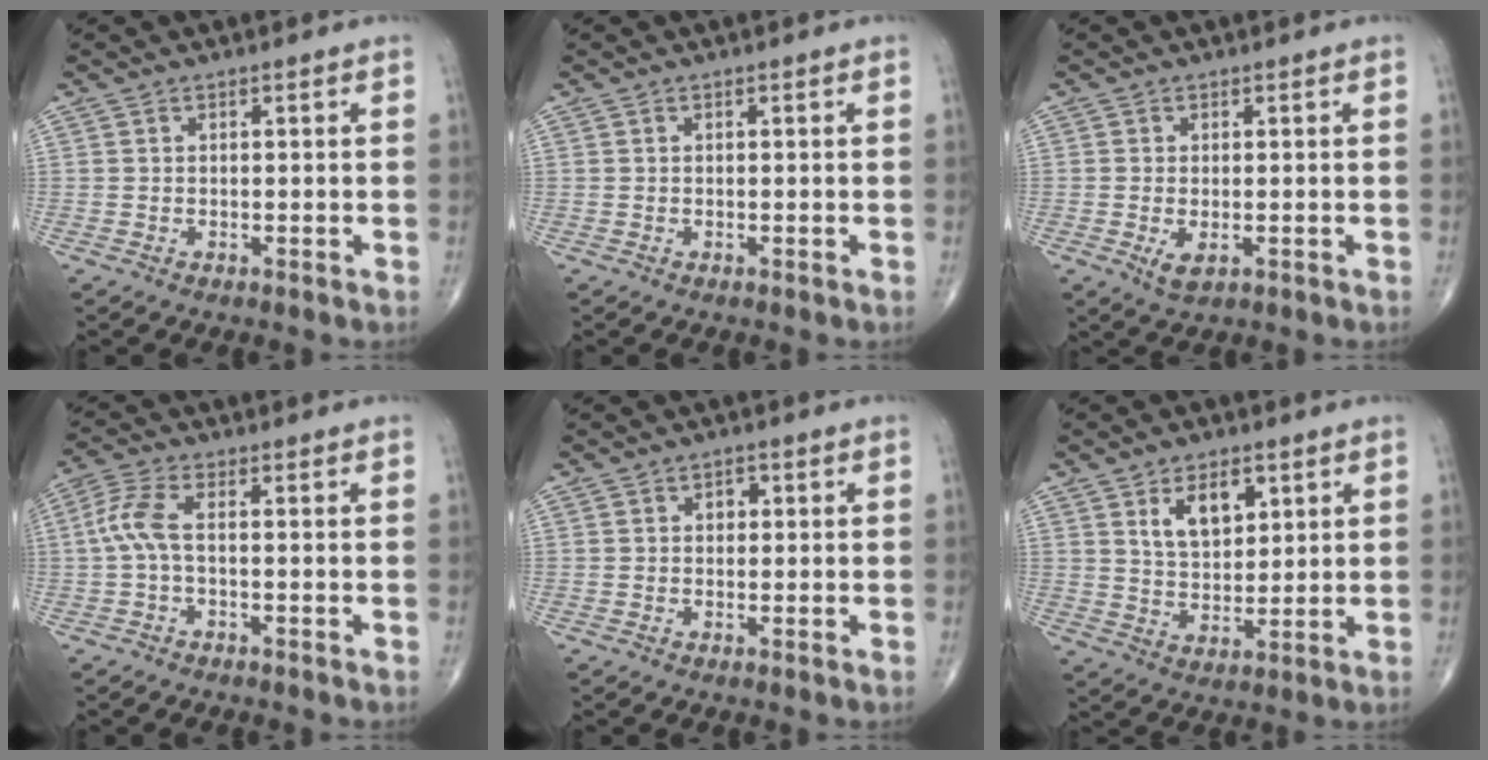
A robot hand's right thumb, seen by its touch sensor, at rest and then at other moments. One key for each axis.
{"total": 0.0}
{"total": 2.8, "fx": -0.8, "fy": 1.3, "fz": 2.3, "tx": -0.043, "ty": -0.008, "tz": -0.008}
{"total": 5.3, "fx": -0.4, "fy": 1.9, "fz": 4.9, "tx": -0.127, "ty": 0.016, "tz": -0.016}
{"total": 1.8, "fx": 0.3, "fy": 1.4, "fz": 1.0, "tx": -0.002, "ty": 0.003, "tz": 0.001}
{"total": 8.3, "fx": 3.7, "fy": 4.7, "fz": 5.7, "tx": -0.072, "ty": -0.024, "tz": 0.068}